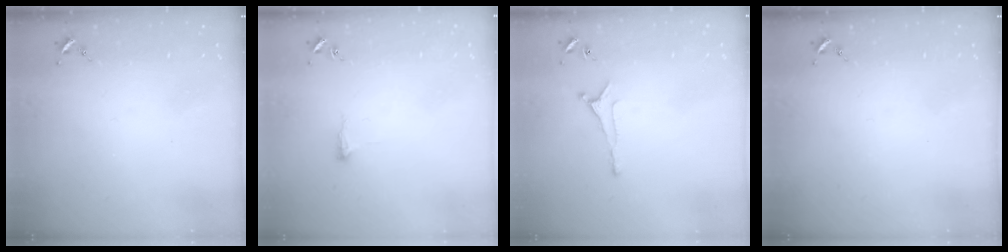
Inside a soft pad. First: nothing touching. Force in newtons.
{"total": 4.6, "press": 4.5, "slide": 0.7}
{"total": 4.7, "press": 4.6, "slide": 0.8}
{"total": 0.0}